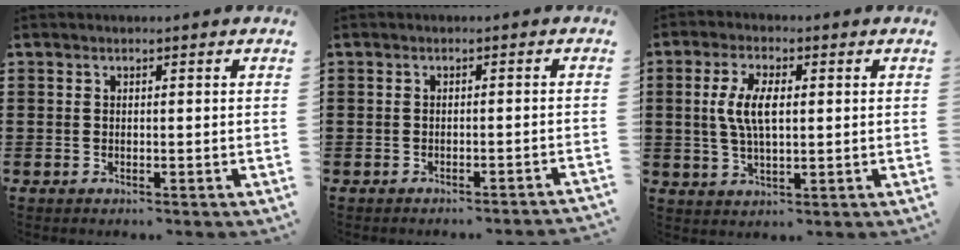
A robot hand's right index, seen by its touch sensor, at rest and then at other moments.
{"total": 1.2, "force": [-1.1, -0.1, 0.4], "torque": [-0.009, 0.001, -0.021]}
{"total": 6.3, "force": [0.6, 2.6, 5.7], "torque": [-0.128, 0.004, 0.003]}